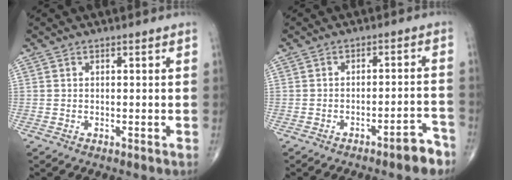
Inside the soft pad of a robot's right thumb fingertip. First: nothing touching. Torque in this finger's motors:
{"motor_torque": [1.12, 0.16, -0.13, -0.13, 0.12]}